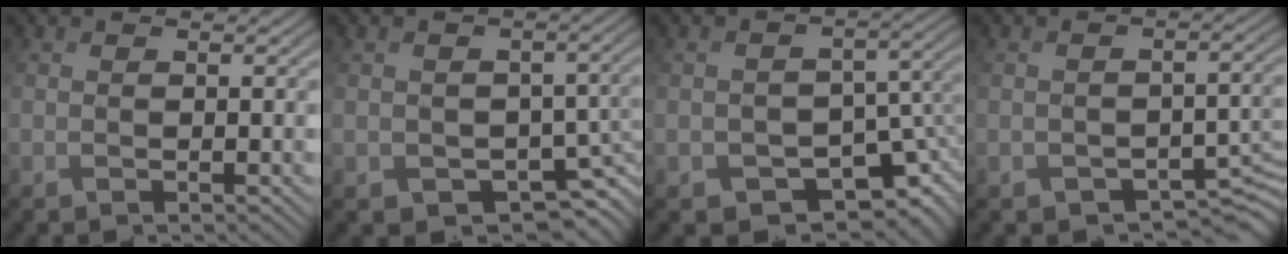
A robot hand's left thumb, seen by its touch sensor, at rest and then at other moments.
{"total": 6.0, "force": [-1.4, 4.9, 3.1], "torque": [-0.054, -0.028, -0.018]}
{"total": 9.2, "force": [-4.5, 6.8, 4.3], "torque": [-0.066, -0.014, -0.051]}
{"total": 6.0, "force": [-3.5, 3.9, 2.8], "torque": [-0.031, -0.018, -0.041]}